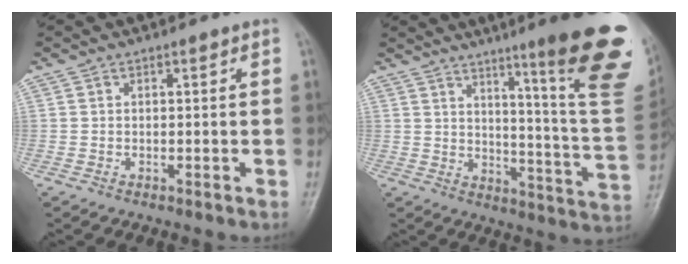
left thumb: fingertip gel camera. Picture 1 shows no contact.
{"total": 22.5, "force": [12.2, 2.2, 18.8], "torque": [-0.218, -0.072, 0.165]}